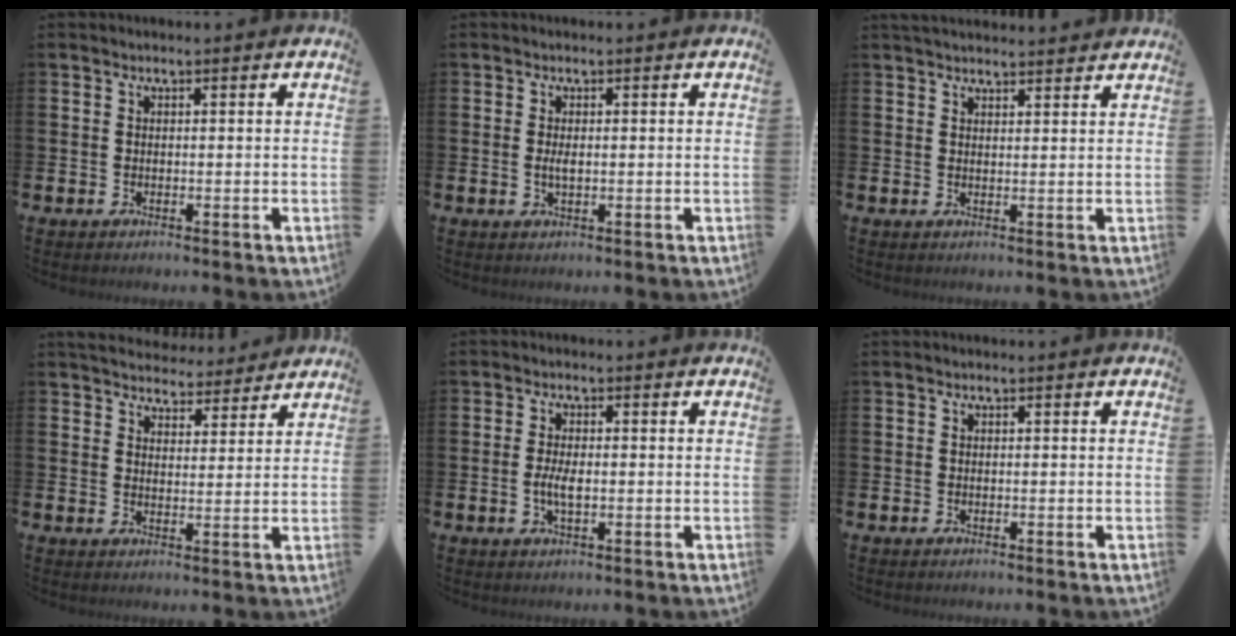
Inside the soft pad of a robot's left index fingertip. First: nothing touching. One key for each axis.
{"total": 1.4, "fx": 0.0, "fy": 0.6, "fz": 1.3, "tx": -0.024, "ty": 0.002, "tz": -0.002}
{"total": 2.7, "fx": 2.6, "fy": 0.3, "fz": 0.2, "tx": -0.006, "ty": -0.009, "tz": 0.048}
{"total": 4.8, "fx": 4.7, "fy": 1.3, "fz": 0.0, "tx": -0.007, "ty": -0.034, "tz": 0.082}
{"total": 3.0, "fx": -0.4, "fy": 1.3, "fz": 2.7, "tx": -0.048, "ty": 0.001, "tz": -0.008}
{"total": 0.0}